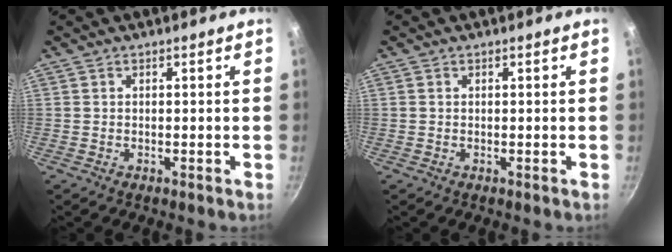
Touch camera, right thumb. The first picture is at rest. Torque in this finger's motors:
{"motor_torque": [0.15, -0.05, 0.53, 0.03, 0.03]}